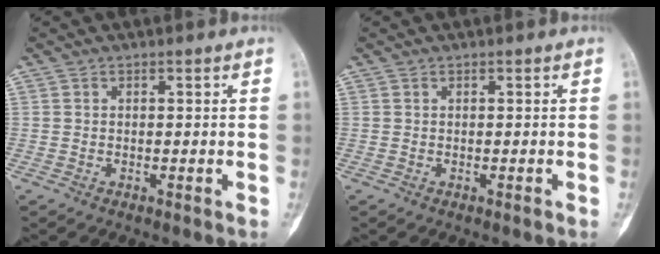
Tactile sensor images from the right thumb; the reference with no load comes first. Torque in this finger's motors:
{"motor_torque": [0.25, -0.08, -0.01, -0.30, 0.04]}